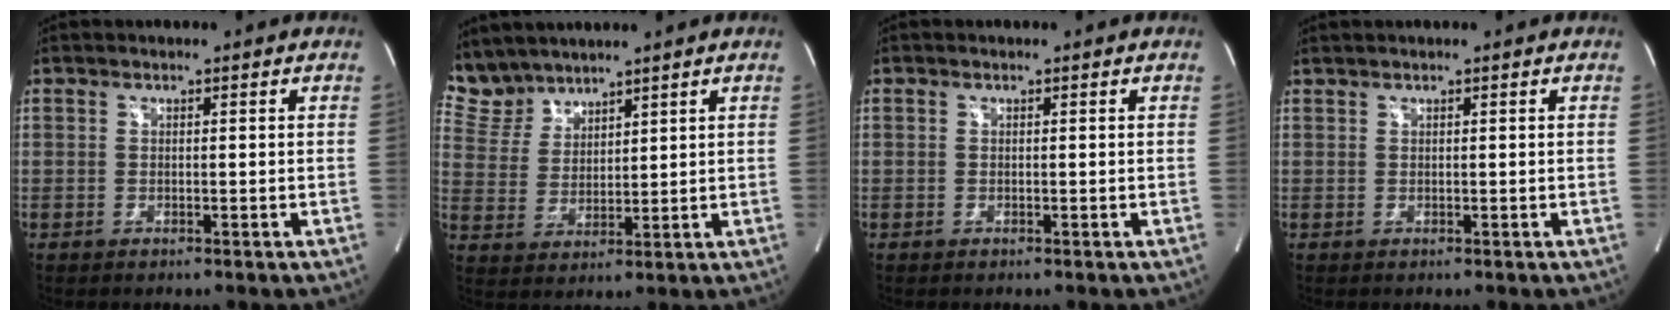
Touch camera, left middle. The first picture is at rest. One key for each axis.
{"total": 6.2, "fx": 5.9, "fy": 1.8, "fz": 0.0, "tx": -0.014, "ty": 0.013, "tz": 0.138}
{"total": 0.0}
{"total": 0.8, "fx": 0.8, "fy": -0.1, "fz": 0.3, "tx": -0.011, "ty": 0.012, "tz": 0.022}